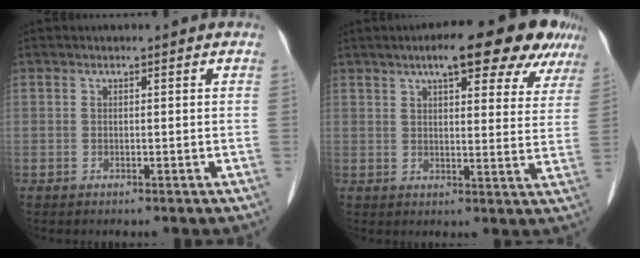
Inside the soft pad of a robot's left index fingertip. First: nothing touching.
{"total": 14.6, "force": [10.2, 3.9, 9.6], "torque": [-0.120, 0.022, 0.126]}